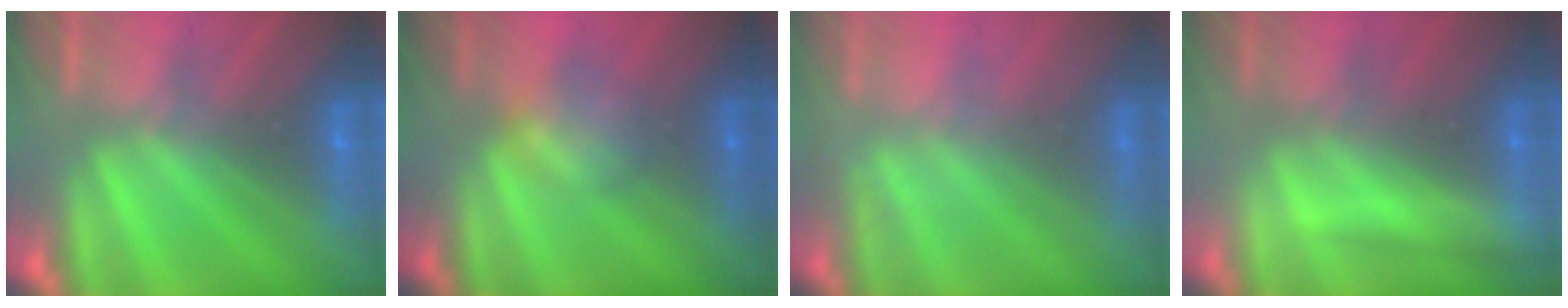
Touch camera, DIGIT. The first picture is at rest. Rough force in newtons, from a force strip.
{"total": 2.4}
{"total": 2.7}
{"total": 2.3}